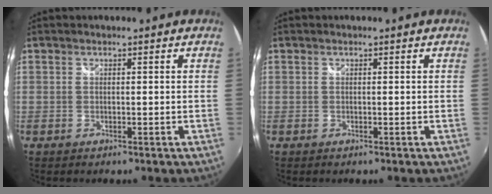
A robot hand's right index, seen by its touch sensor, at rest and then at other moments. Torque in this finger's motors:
{"motor_torque": [0.01, 0.01, 0.00, 0.01]}